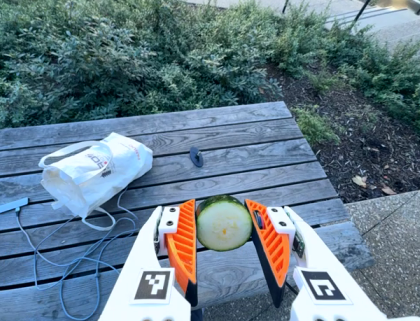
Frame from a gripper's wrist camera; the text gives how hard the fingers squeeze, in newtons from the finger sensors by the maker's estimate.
{"total": 9.5, "left": 9.2, "right": 9.9}